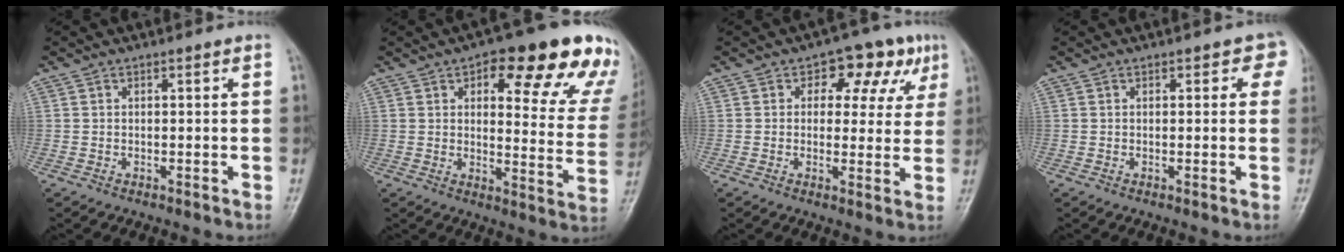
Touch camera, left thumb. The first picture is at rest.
{"total": 21.2, "force": [12.3, 7.8, 15.4], "torque": [-0.138, -0.037, 0.144]}
{"total": 9.8, "force": [3.9, 6.3, 6.4], "torque": [-0.024, 0.002, 0.043]}
{"total": 3.4, "force": [1.4, 1.9, 2.4], "torque": [0.004, 0.001, 0.005]}